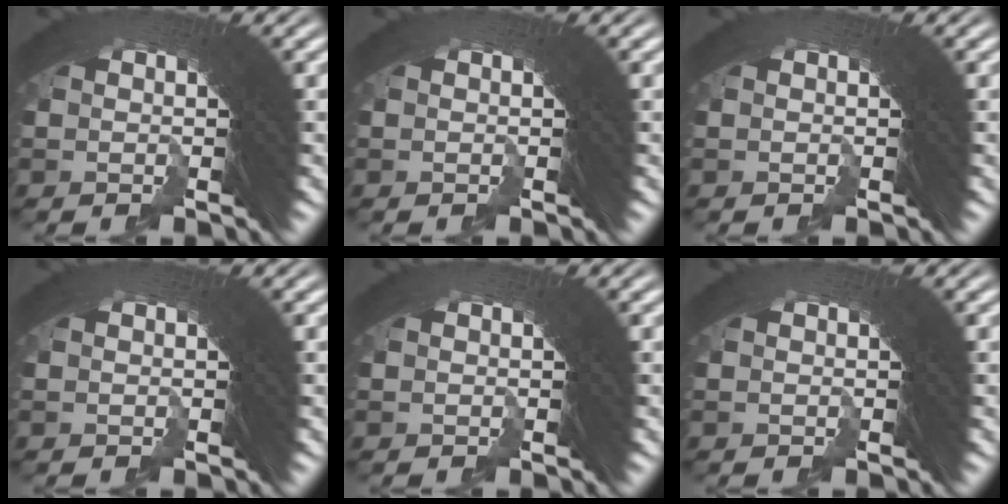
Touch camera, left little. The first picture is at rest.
{"total": 0.0}
{"total": 0.0}
{"total": 0.0}
{"total": 0.0}
{"total": 0.0}